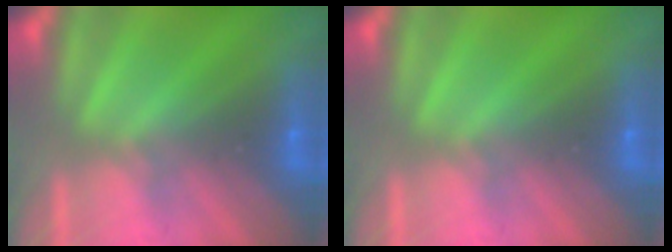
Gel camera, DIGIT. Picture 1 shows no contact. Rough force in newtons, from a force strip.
{"total": 0.0}